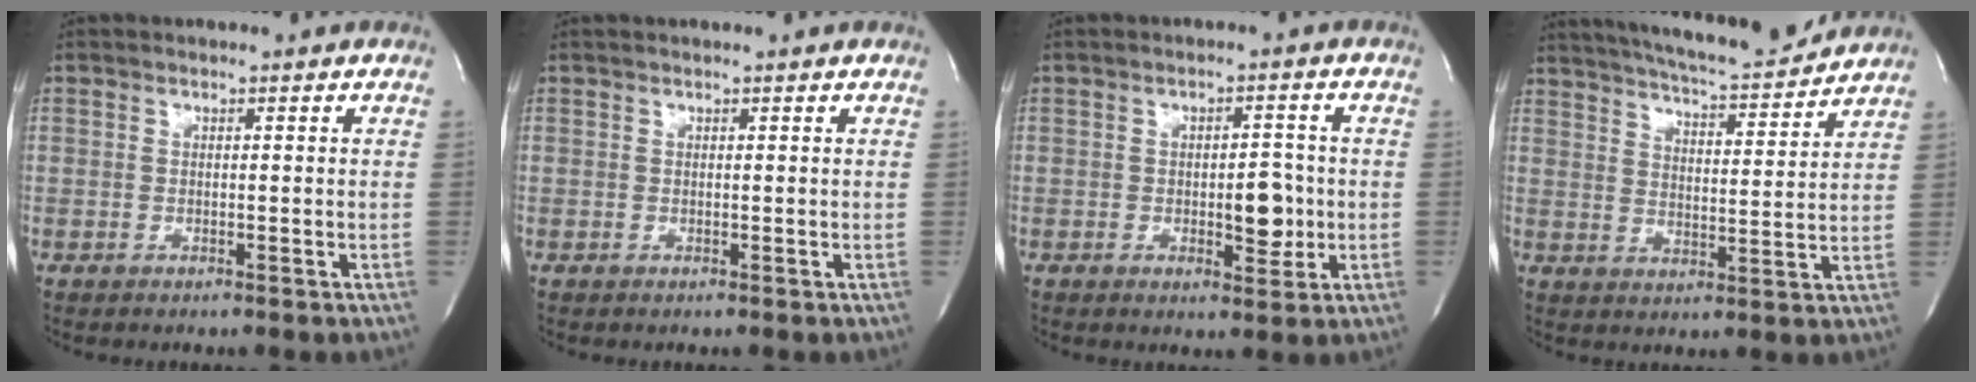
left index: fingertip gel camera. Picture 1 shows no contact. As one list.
[{"total": 1.3, "force": [1.2, -0.1, 0.5], "torque": [-0.009, 0.012, 0.016]}, {"total": 4.7, "force": [-0.8, 2.0, 4.2], "torque": [-0.055, -0.003, -0.006]}, {"total": 15.1, "force": [13.9, 1.3, 5.9], "torque": [-0.102, -0.004, 0.203]}]